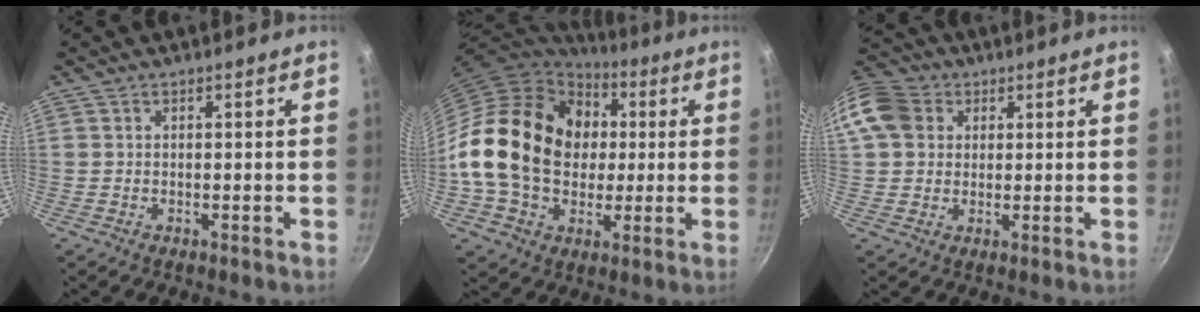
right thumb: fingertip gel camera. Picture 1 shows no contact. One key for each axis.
{"total": 23.6, "fx": 1.5, "fy": 18.2, "fz": 14.9, "tx": -0.239, "ty": 0.027, "tz": 0.025}
{"total": 11.5, "fx": 3.0, "fy": 9.8, "fz": 5.4, "tx": -0.098, "ty": 0.017, "tz": 0.043}